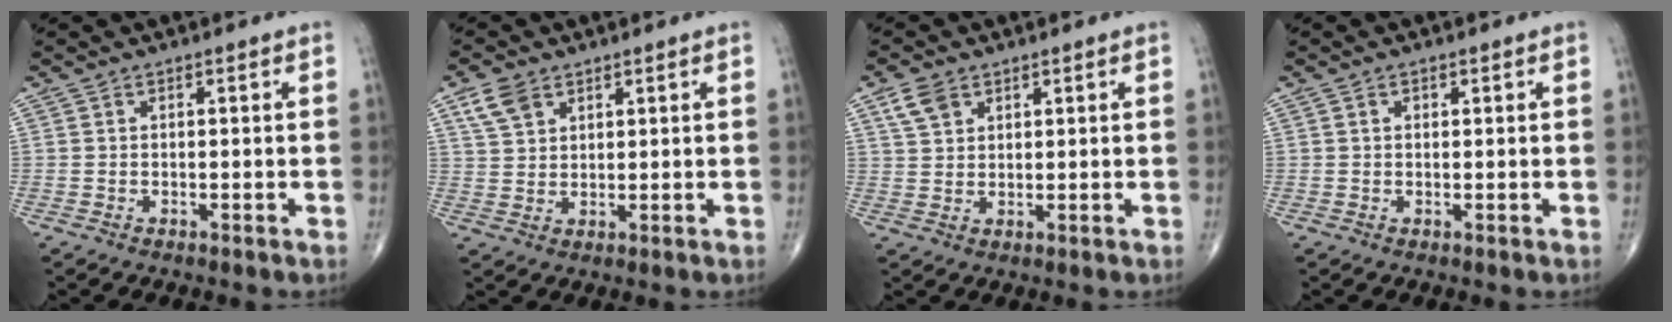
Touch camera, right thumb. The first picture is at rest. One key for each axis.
{"total": 5.3, "fx": 3.1, "fy": 3.4, "fz": 2.7, "tx": -0.044, "ty": -0.006, "tz": 0.064}
{"total": 4.6, "fx": 2.5, "fy": 3.0, "fz": 2.3, "tx": -0.039, "ty": -0.003, "tz": 0.054}
{"total": 0.9, "fx": 0.4, "fy": 0.7, "fz": 0.6, "tx": -0.008, "ty": 0.000, "tz": 0.006}